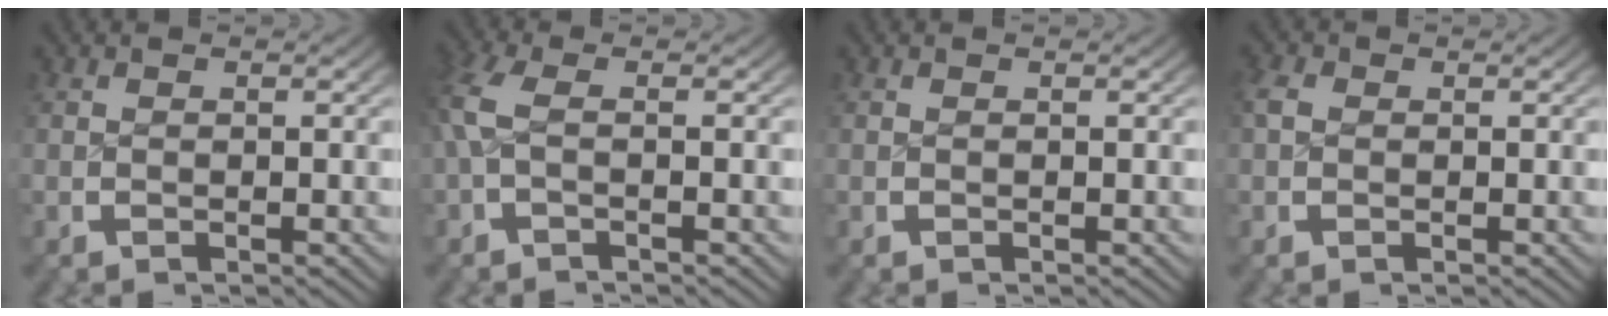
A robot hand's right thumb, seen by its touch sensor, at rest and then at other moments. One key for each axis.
{"total": 2.6, "fx": -0.2, "fy": 1.2, "fz": 2.3, "tx": -0.069, "ty": -0.001, "tz": 0.000}
{"total": 0.0}
{"total": 1.1, "fx": 0.1, "fy": 1.0, "fz": 0.5, "tx": -0.015, "ty": -0.003, "tz": 0.002}